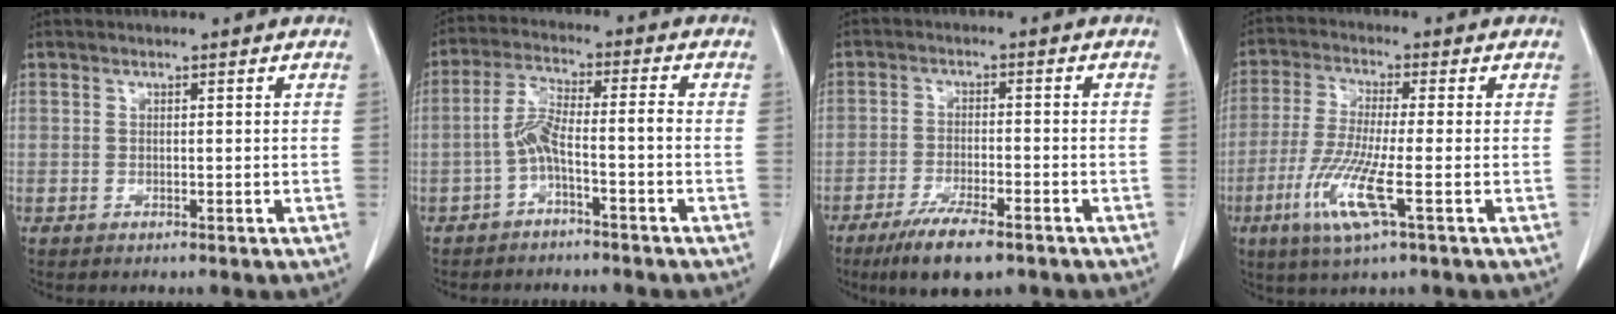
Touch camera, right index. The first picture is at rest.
{"total": 5.6, "force": [-2.3, 0.4, 5.1], "torque": [-0.106, 0.026, -0.042]}
{"total": 8.6, "force": [-6.0, 1.7, 6.0], "torque": [-0.105, -0.016, -0.096]}
{"total": 9.4, "force": [-3.5, 0.3, 8.7], "torque": [-0.186, -0.022, -0.071]}